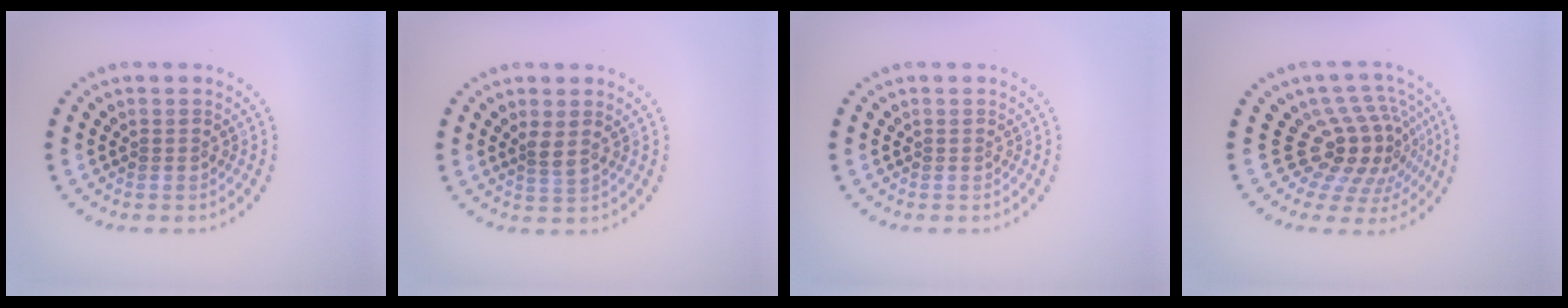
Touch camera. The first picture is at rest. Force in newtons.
{"total": 1.4, "press": 1.1, "slide": 0.9}
{"total": 0.0}
{"total": 5.1, "press": 3.6, "slide": 3.6}